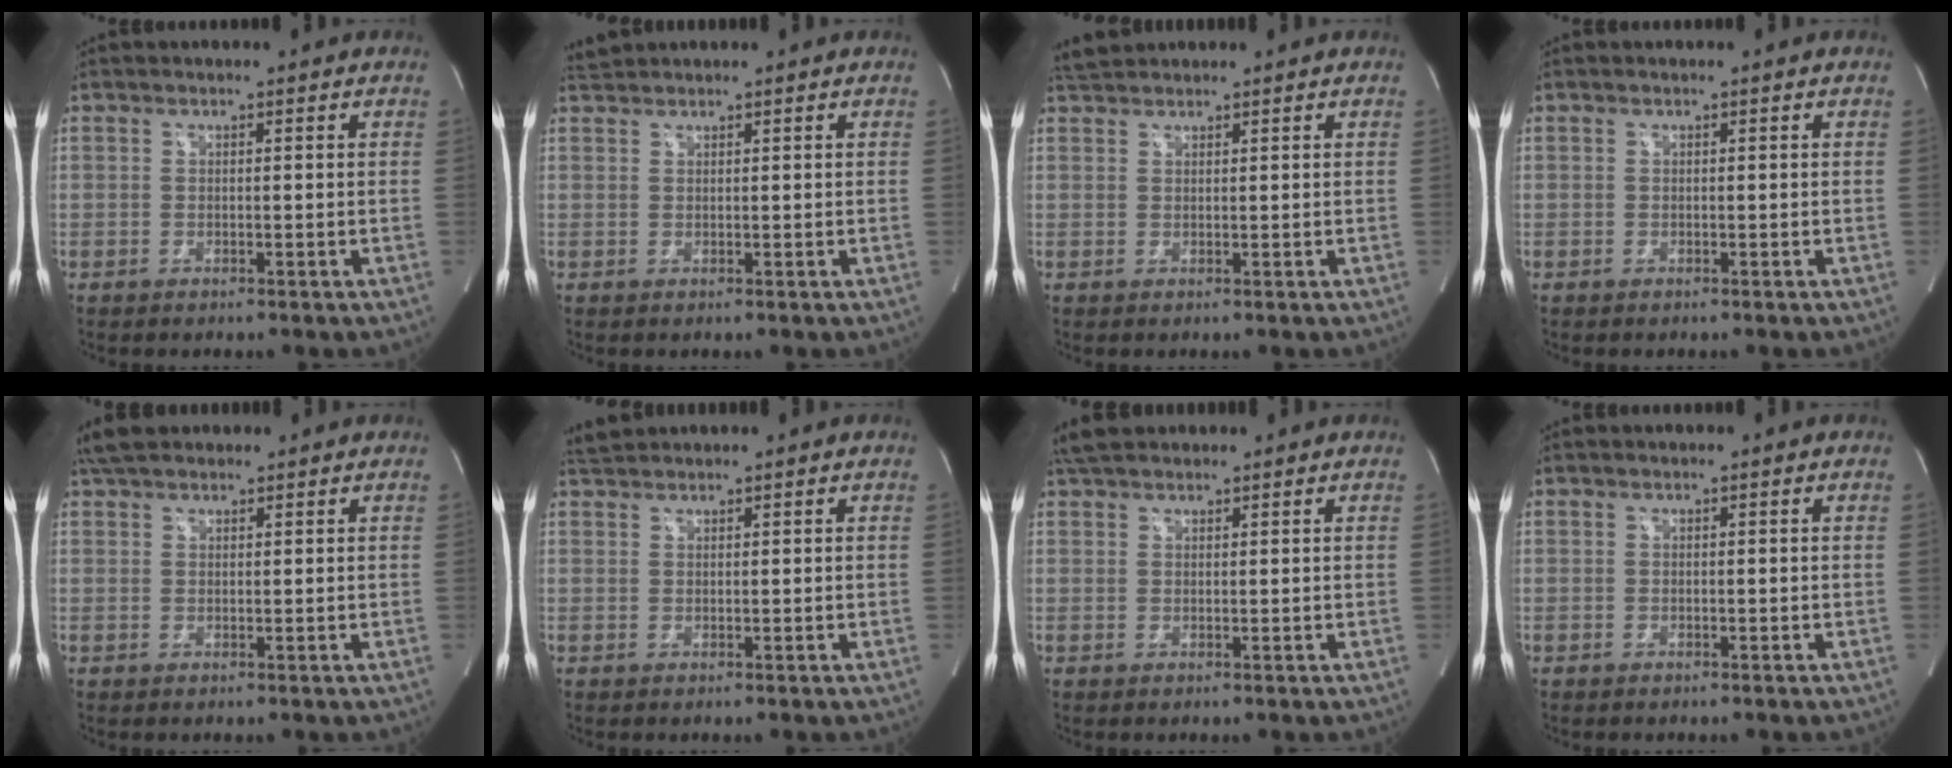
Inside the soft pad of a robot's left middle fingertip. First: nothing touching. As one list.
[{"total": 1.5, "force": [1.4, -0.2, -0.2], "torque": [-0.006, 0.014, 0.037]}, {"total": 2.4, "force": [2.4, 0.4, 0.3], "torque": [-0.014, 0.020, 0.048]}, {"total": 0.0}, {"total": 4.6, "force": [3.9, 1.9, 1.7], "torque": [-0.032, 0.028, 0.071]}, {"total": 2.0, "force": [2.0, 0.2, 0.1], "torque": [-0.011, 0.017, 0.042]}, {"total": 4.3, "force": [3.7, 1.7, 1.4], "torque": [-0.027, 0.028, 0.066]}, {"total": 0.0}]